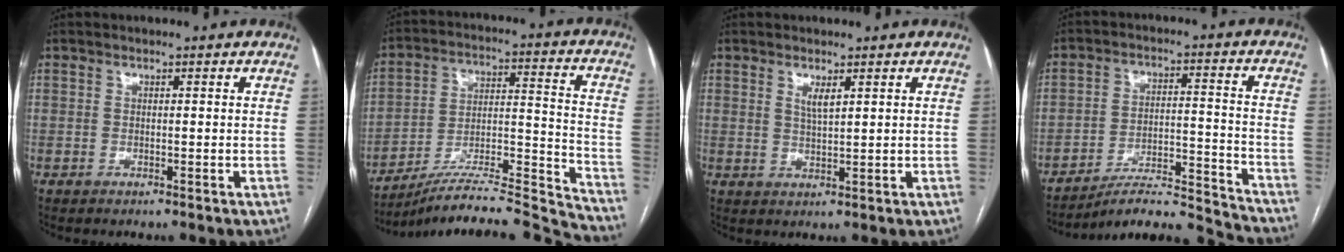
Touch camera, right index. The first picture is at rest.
{"total": 22.9, "force": [-22.0, -1.2, 6.3], "torque": [-0.079, 0.011, -0.335]}
{"total": 2.2, "force": [1.2, 0.3, 1.8], "torque": [-0.038, -0.006, 0.026]}
{"total": 12.8, "force": [-12.7, -0.8, 1.9], "torque": [-0.021, 0.026, -0.203]}